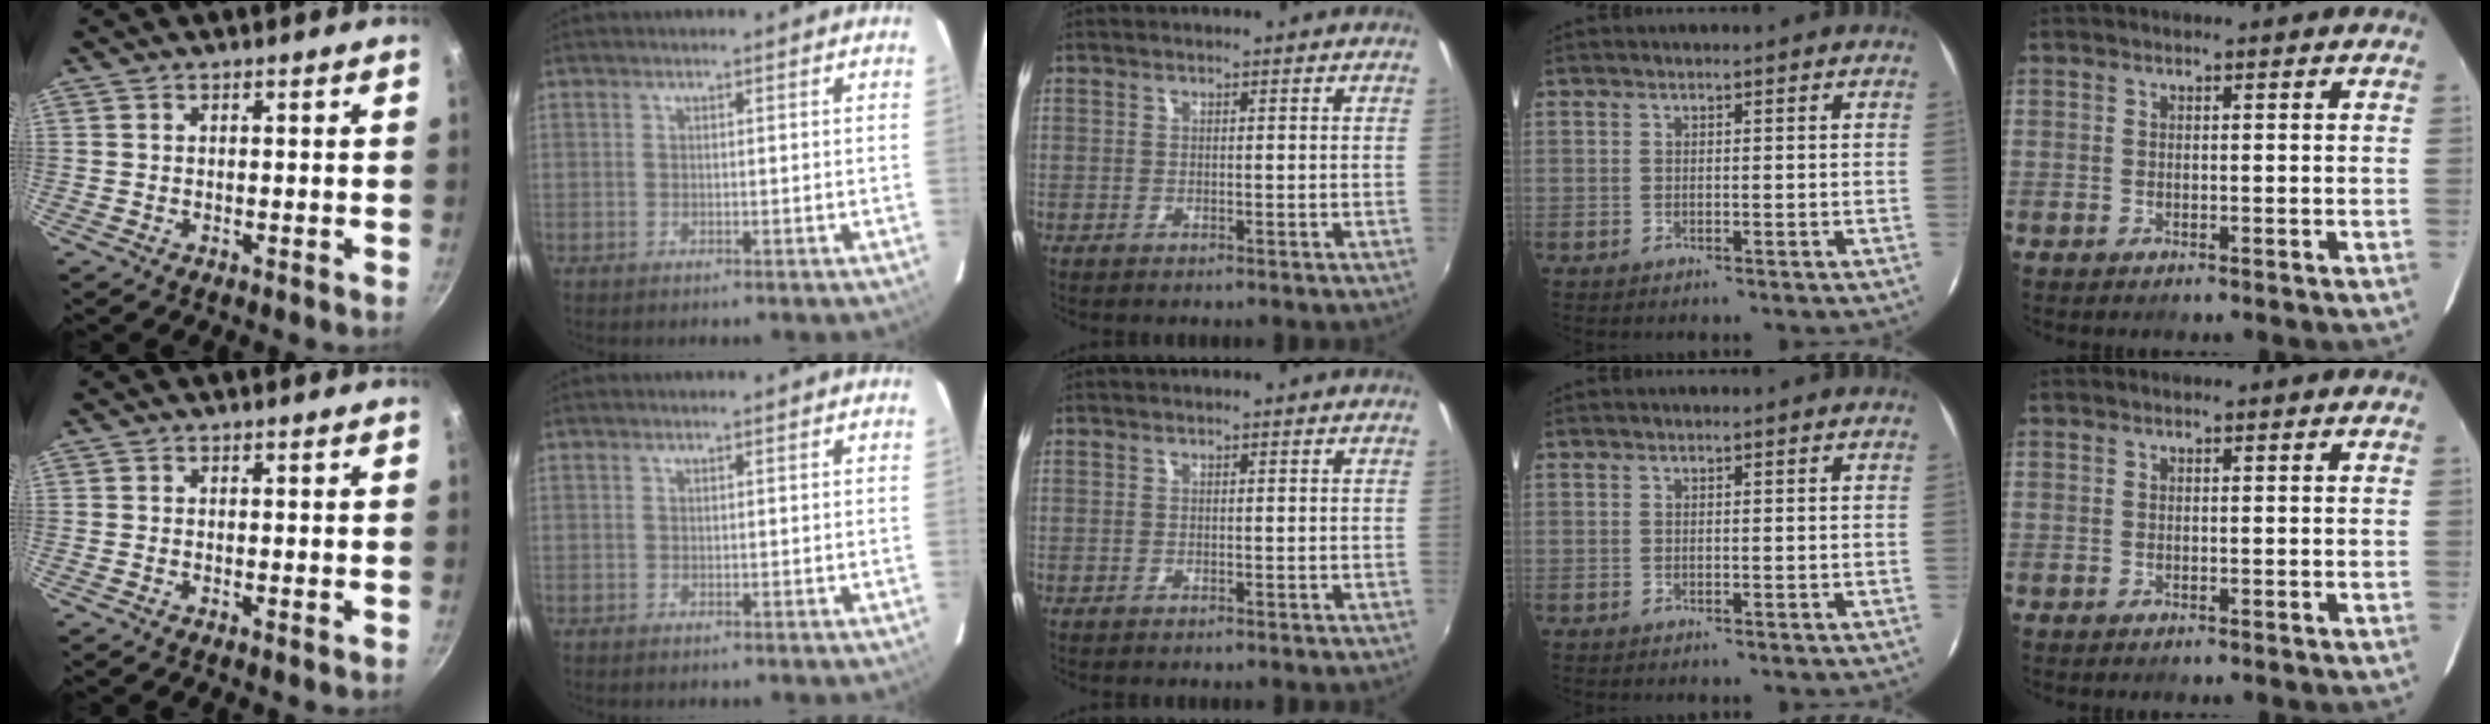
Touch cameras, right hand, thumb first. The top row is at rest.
{}